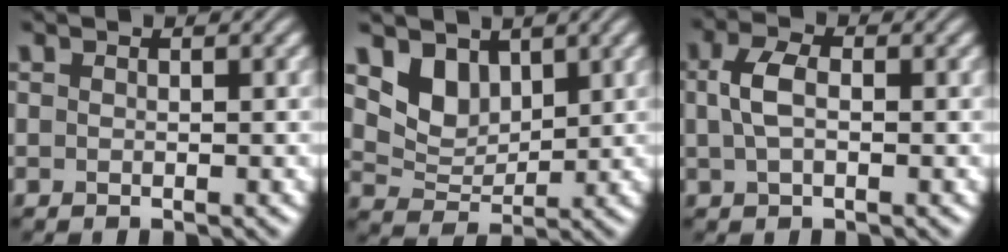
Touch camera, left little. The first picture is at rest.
{"total": 3.9, "force": [2.3, 2.6, 1.8], "torque": [-0.044, -0.019, 0.045]}
{"total": 3.1, "force": [0.2, 1.8, 2.5], "torque": [-0.058, 0.005, 0.000]}